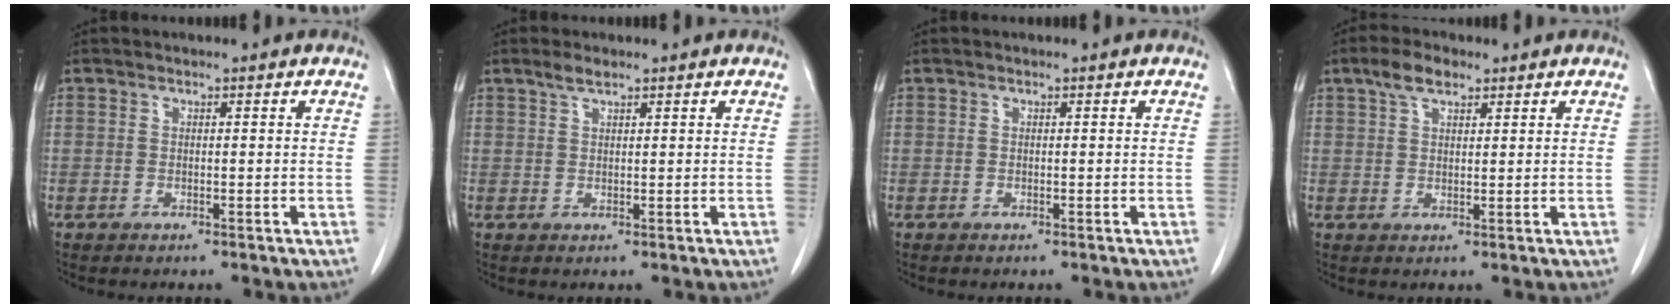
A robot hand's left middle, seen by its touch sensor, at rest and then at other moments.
{"total": 1.7, "force": [1.4, 0.3, 1.0], "torque": [-0.024, 0.003, 0.029]}
{"total": 0.0}
{"total": 4.1, "force": [2.7, 1.7, 2.6], "torque": [-0.057, 0.010, 0.053]}